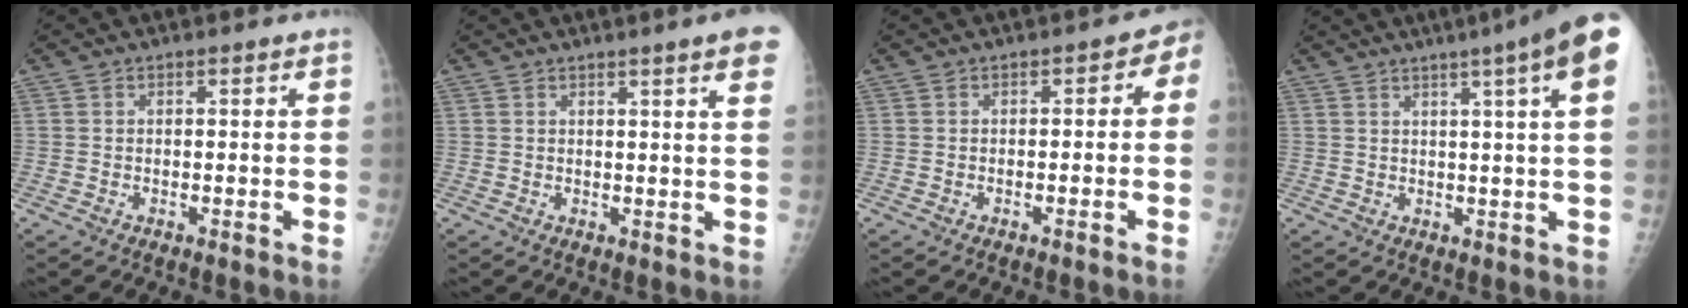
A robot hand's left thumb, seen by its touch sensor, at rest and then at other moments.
{"total": 6.2, "force": [3.7, -0.1, 4.9], "torque": [-0.053, -0.006, 0.036]}
{"total": 3.3, "force": [-1.4, 2.3, 2.0], "torque": [-0.003, 0.031, -0.026]}
{"total": 12.4, "force": [6.4, 0.1, 10.6], "torque": [-0.139, 0.003, 0.066]}